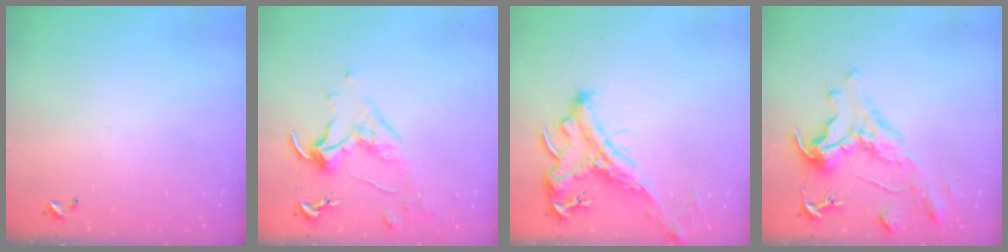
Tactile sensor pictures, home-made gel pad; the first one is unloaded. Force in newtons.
{"total": 1.8, "press": 1.6, "slide": 0.9}
{"total": 2.0, "press": 1.5, "slide": 1.3}
{"total": 1.9, "press": 0.8, "slide": 1.8}